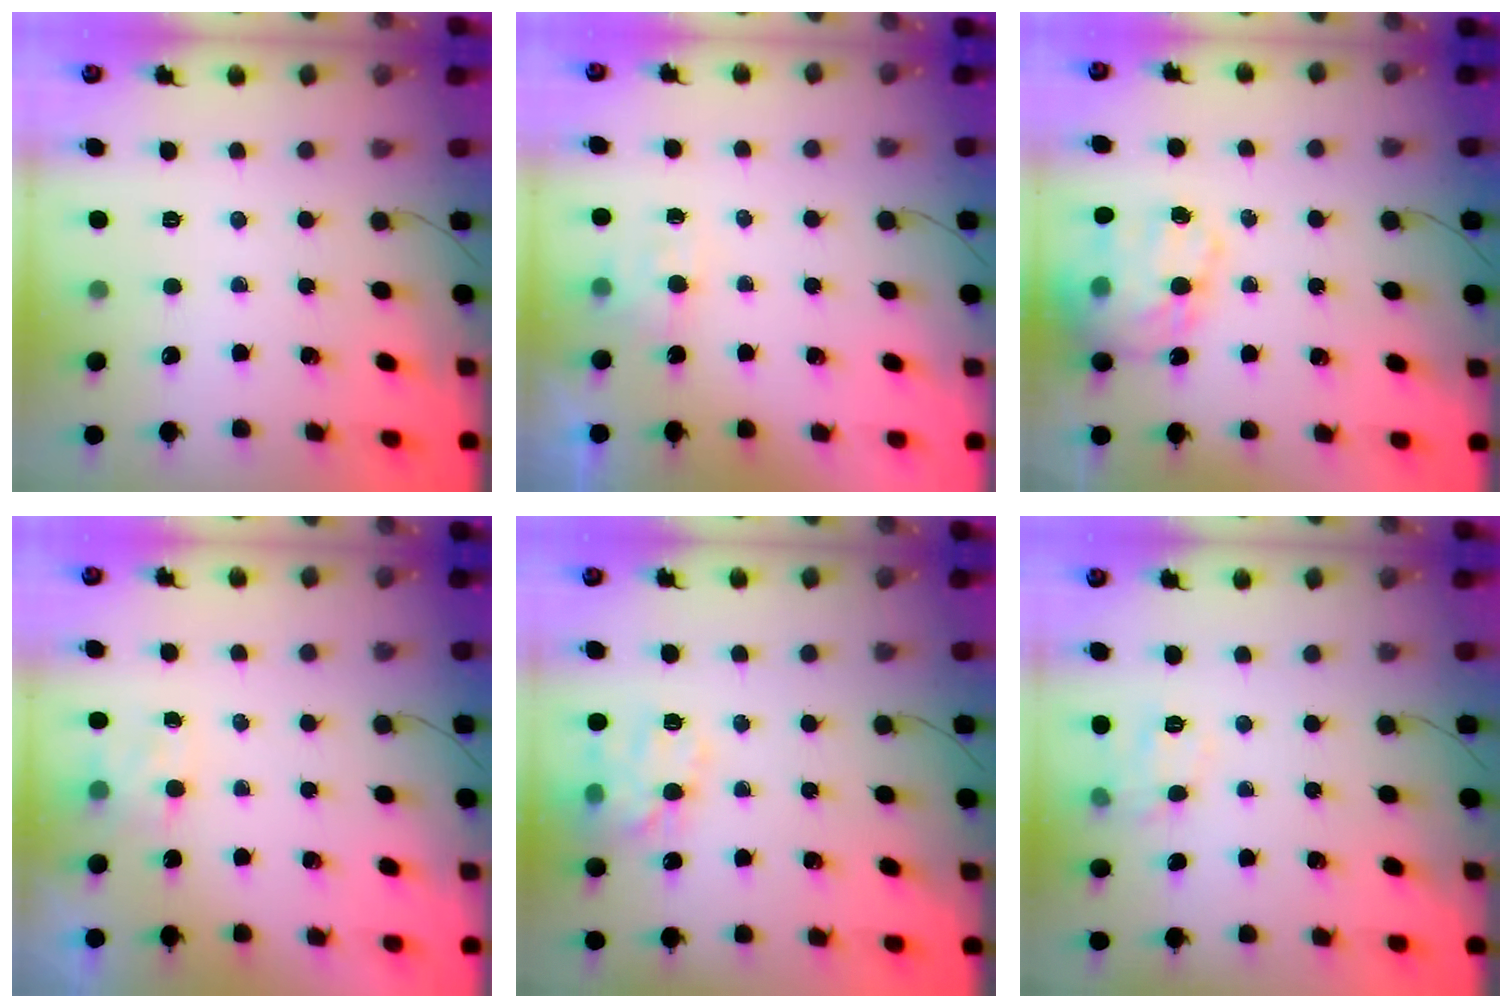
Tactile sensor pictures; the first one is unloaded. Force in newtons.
{"total": 2.6, "press": 2.4, "slide": 1.1}
{"total": 19.9, "press": 19.4, "slide": 4.2}
{"total": 3.7, "press": 3.6, "slide": 1.0}
{"total": 12.8, "press": 12.8, "slide": 0.6}
{"total": 8.5, "press": 8.4, "slide": 1.5}